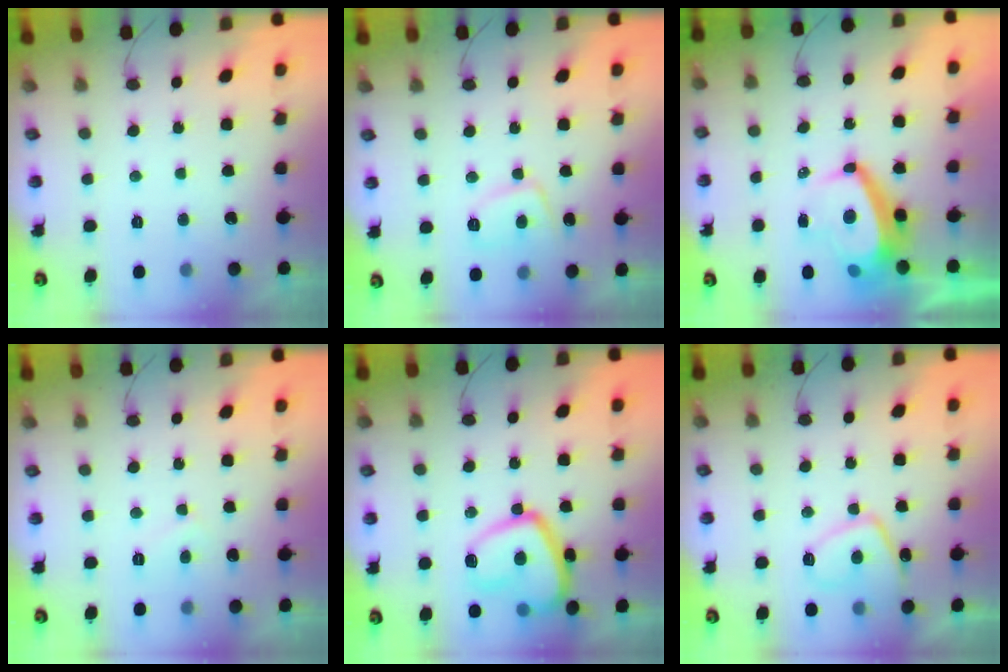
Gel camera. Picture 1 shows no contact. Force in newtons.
{"total": 6.9, "press": 6.9, "slide": 0.9}
{"total": 8.4, "press": 8.4, "slide": 0.9}
{"total": 3.5, "press": 3.5, "slide": 0.5}
{"total": 15.4, "press": 15.3, "slide": 1.6}
{"total": 8.3, "press": 8.2, "slide": 1.6}